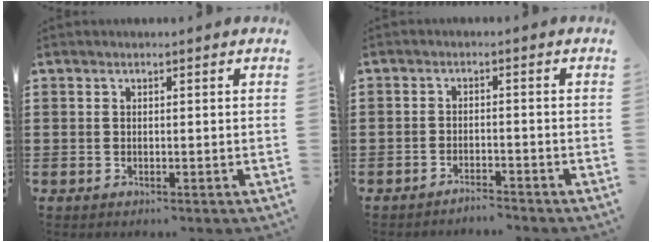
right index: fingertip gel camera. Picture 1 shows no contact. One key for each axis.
{"total": 2.0, "fx": -2.0, "fy": 0.0, "fz": -0.1, "tx": -0.005, "ty": 0.004, "tz": -0.043}